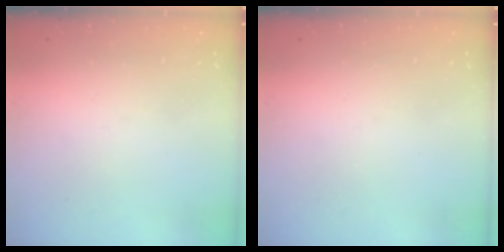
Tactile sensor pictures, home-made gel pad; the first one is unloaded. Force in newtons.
{"total": 0.0}